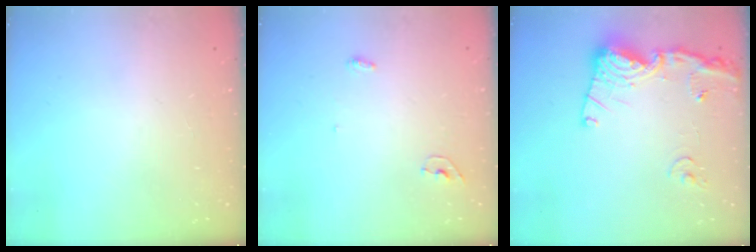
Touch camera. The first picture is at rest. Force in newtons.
{"total": 6.4, "press": 4.1, "slide": 4.9}
{"total": 15.8, "press": 15.7, "slide": 1.8}